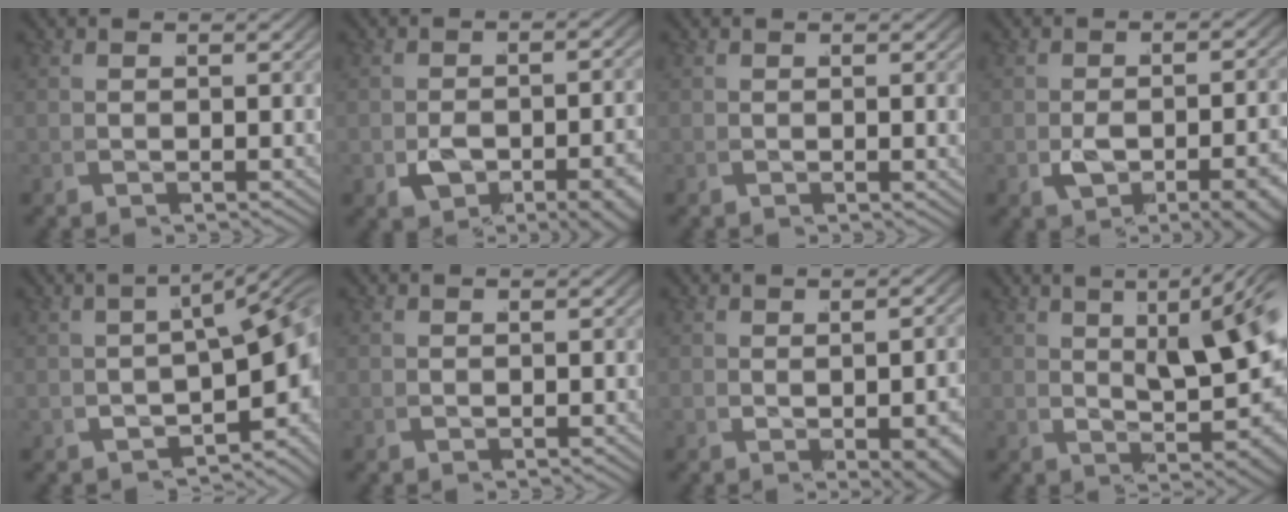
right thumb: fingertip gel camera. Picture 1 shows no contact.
{"total": 4.0, "force": [-2.2, 1.5, 3.0], "torque": [-0.042, -0.001, -0.028]}
{"total": 0.7, "force": [0.3, 0.0, 0.6], "torque": [-0.004, 0.001, 0.004]}
{"total": 4.3, "force": [-2.1, 1.2, 3.5], "torque": [-0.051, 0.002, -0.028]}
{"total": 7.4, "force": [-1.6, 3.3, 6.4], "torque": [-0.068, -0.005, -0.016]}
{"total": 0.0}
{"total": 3.0, "force": [-0.4, 0.7, 2.9], "torque": [-0.023, 0.000, 0.002]}
{"total": 8.1, "force": [2.4, 3.0, 7.1], "torque": [-0.070, 0.010, 0.040]}